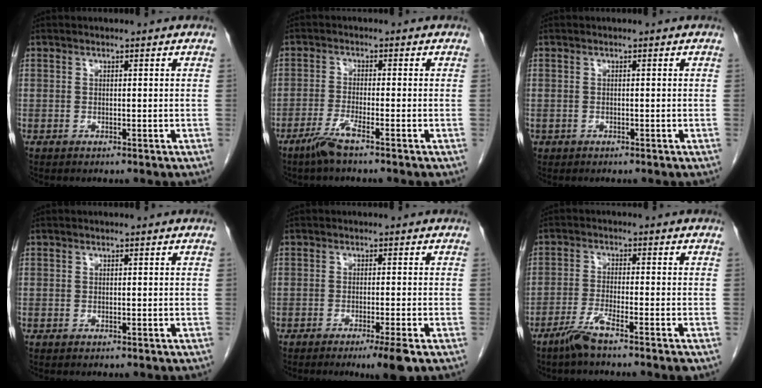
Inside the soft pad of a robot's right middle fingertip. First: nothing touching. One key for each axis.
{"total": 3.7, "fx": -2.7, "fy": -0.4, "fz": 2.6, "tx": -0.059, "ty": -0.010, "tz": -0.058}
{"total": 0.7, "fx": -0.3, "fy": 0.7, "fz": 0.1, "tx": -0.011, "ty": 0.001, "tz": -0.001}
{"total": 0.0}
{"total": 4.2, "fx": -2.5, "fy": -0.3, "fz": 3.3, "tx": -0.045, "ty": -0.014, "tz": -0.038}
{"total": 4.8, "fx": -3.5, "fy": -0.5, "fz": 3.3, "tx": -0.065, "ty": -0.011, "tz": -0.072}